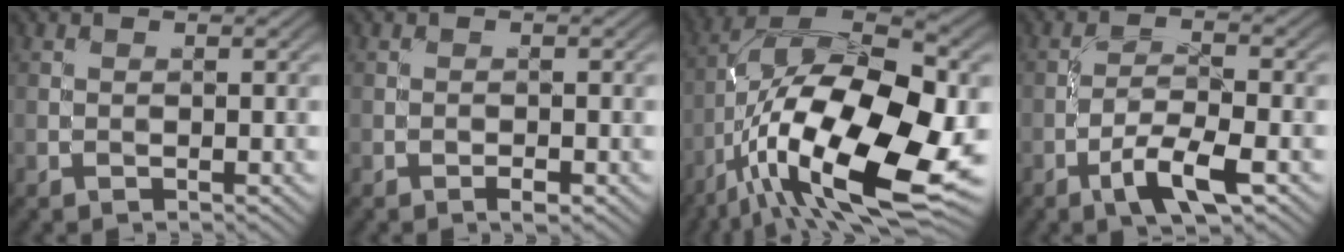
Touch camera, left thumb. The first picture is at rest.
{"total": 1.1, "force": [-0.7, 0.3, 0.8], "torque": [-0.012, 0.001, -0.012]}
{"total": 19.6, "force": [-6.7, 8.5, 16.4], "torque": [-0.304, -0.013, -0.116]}
{"total": 5.9, "force": [-3.1, 1.5, 4.8], "torque": [-0.097, 0.004, -0.060]}